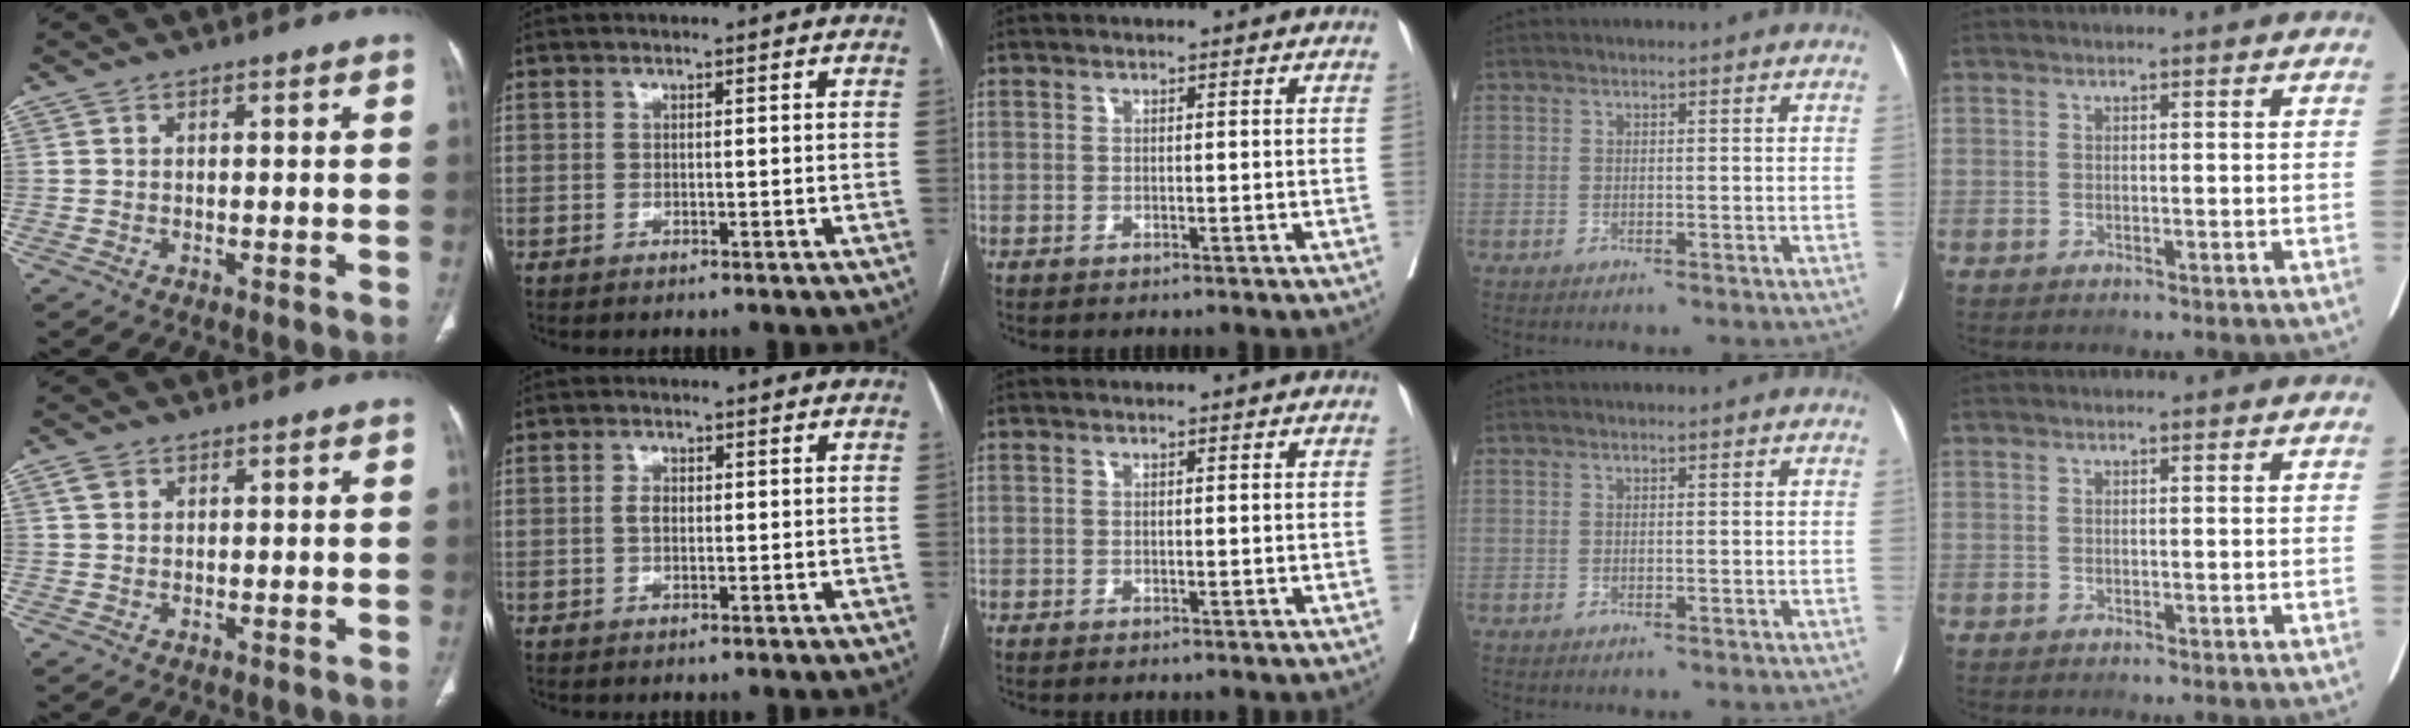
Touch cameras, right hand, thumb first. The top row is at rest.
{"thumb": {"total": 2.0, "force": [1.0, 1.4, 1.0], "torque": [-0.018, 0.002, 0.021]}, "index": {"total": 1.7, "force": [0.0, 1.0, 1.3], "torque": [-0.026, 0.003, -0.001]}}